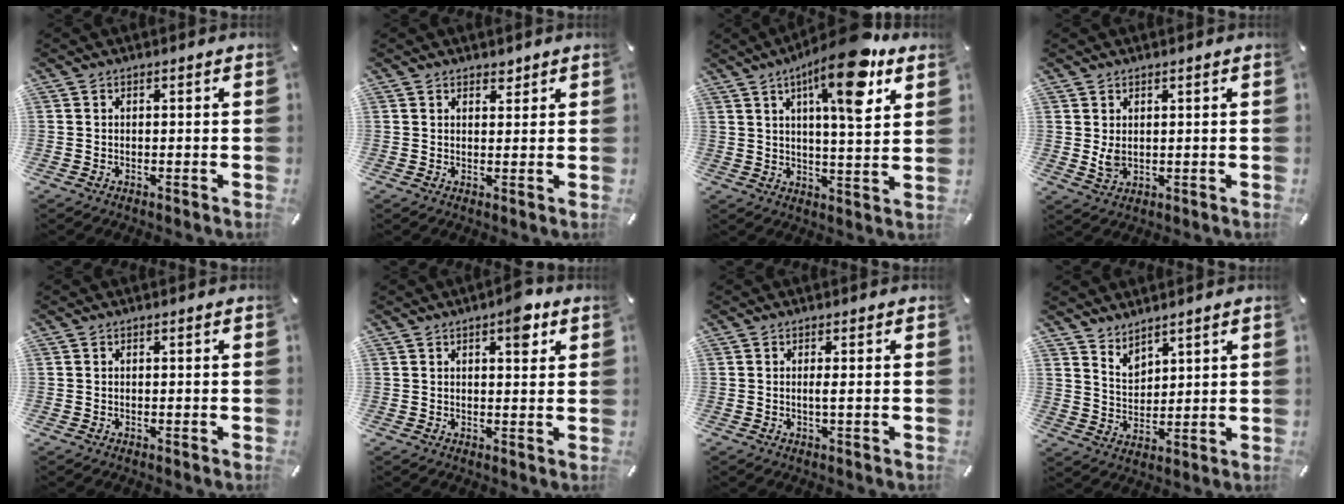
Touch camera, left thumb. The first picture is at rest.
{"total": 2.0, "force": [1.5, 1.3, 0.2], "torque": [0.009, -0.005, 0.025]}
{"total": 15.8, "force": [8.7, 3.9, 12.7], "torque": [-0.193, -0.037, 0.131]}
{"total": 3.5, "force": [1.0, 2.6, 2.2], "torque": [-0.047, -0.005, 0.015]}
{"total": 0.0}
{"total": 5.9, "force": [3.2, 2.5, 4.3], "torque": [-0.043, -0.013, 0.045]}
{"total": 1.4, "force": [0.0, 0.0, 1.4], "torque": [-0.029, -0.006, 0.000]}
{"total": 4.7, "force": [4.1, 2.3, -0.2], "torque": [-0.004, -0.025, 0.078]}